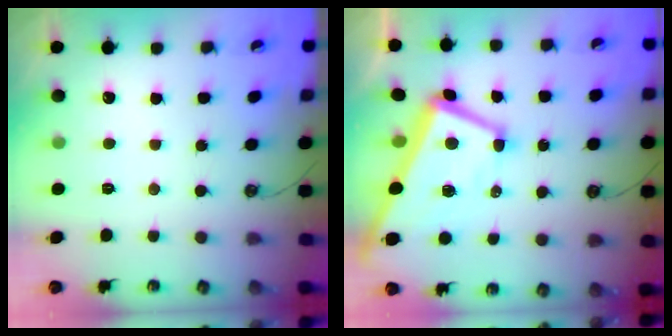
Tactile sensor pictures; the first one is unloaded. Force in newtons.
{"total": 6.3, "press": 6.2, "slide": 1.2}